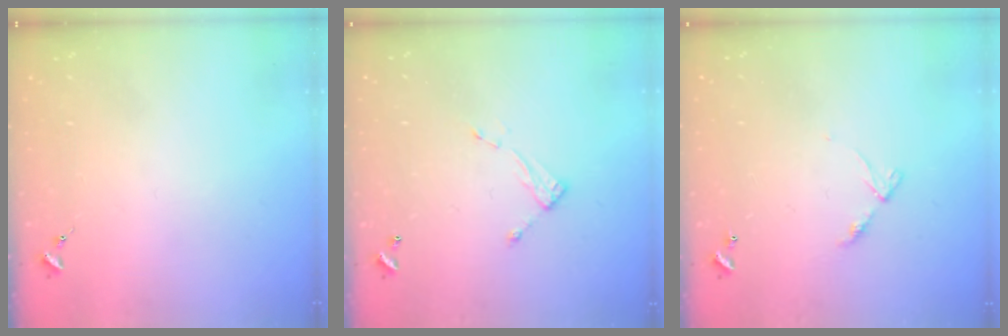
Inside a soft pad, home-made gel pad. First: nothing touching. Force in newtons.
{"total": 5.0, "press": 4.9, "slide": 0.2}
{"total": 6.1, "press": 6.0, "slide": 0.6}